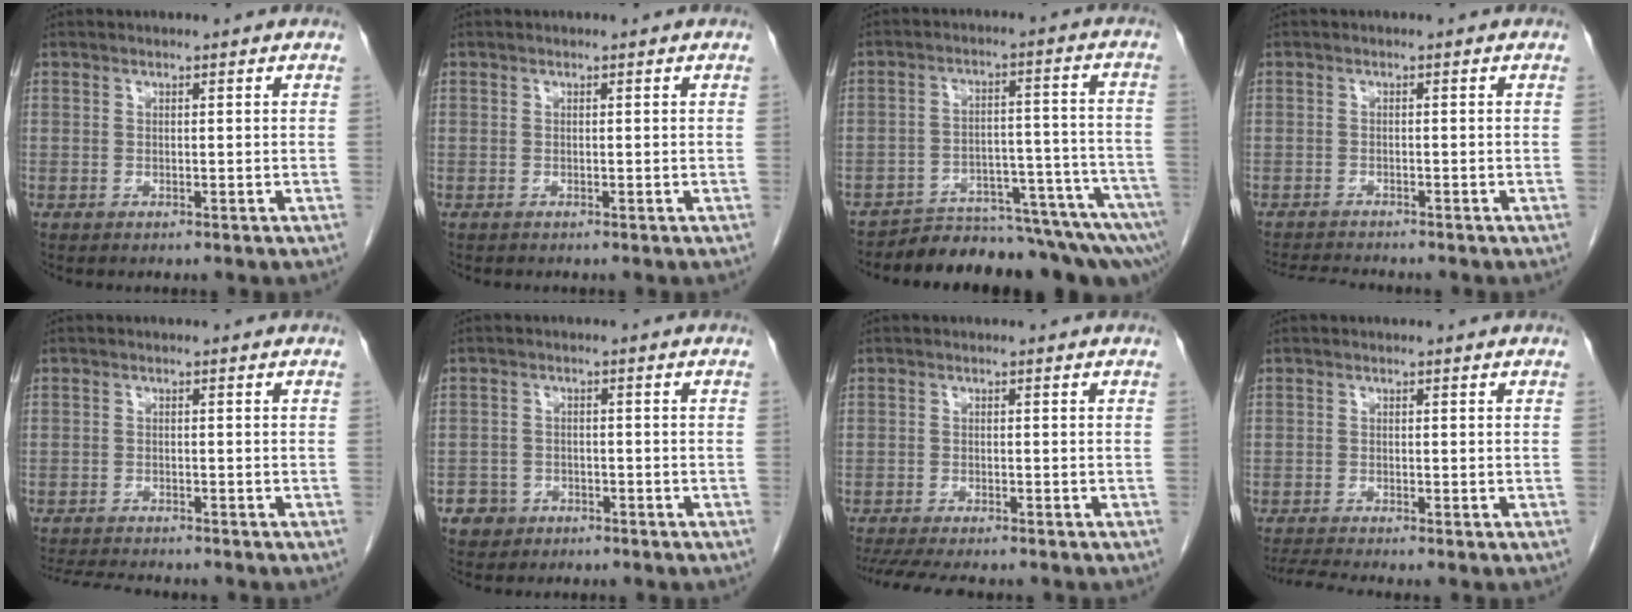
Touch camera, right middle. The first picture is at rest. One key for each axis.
{"total": 0.0}
{"total": 13.2, "fx": -12.5, "fy": 1.2, "fz": 4.2, "tx": -0.022, "ty": 0.038, "tz": -0.173}
{"total": 5.2, "fx": -4.9, "fy": 0.2, "fz": 1.5, "tx": -0.024, "ty": -0.014, "tz": -0.080}
{"total": 7.3, "fx": -6.7, "fy": 0.9, "fz": 2.6, "tx": -0.042, "ty": -0.011, "tz": -0.106}
{"total": 3.3, "fx": -2.1, "fy": 2.5, "fz": 0.0, "tx": -0.003, "ty": 0.012, "tz": -0.034}
{"total": 10.1, "fx": -8.7, "fy": 2.0, "fz": 4.8, "tx": -0.072, "ty": -0.013, "tz": -0.126}
{"total": 3.1, "fx": -2.8, "fy": -0.8, "fz": 1.1, "tx": -0.027, "ty": -0.015, "tz": -0.054}